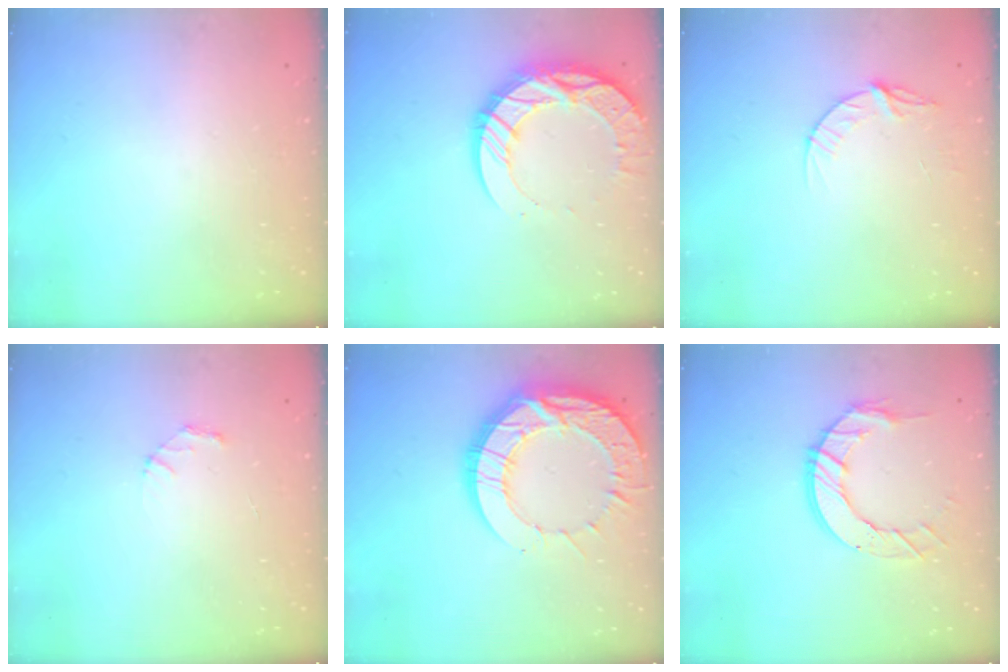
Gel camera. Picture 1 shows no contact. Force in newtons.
{"total": 14.6, "press": 14.5, "slide": 1.1}
{"total": 5.6, "press": 5.6, "slide": 0.6}
{"total": 2.1, "press": 2.1, "slide": 0.2}
{"total": 20.2, "press": 20.1, "slide": 1.8}
{"total": 10.7, "press": 10.6, "slide": 1.1}